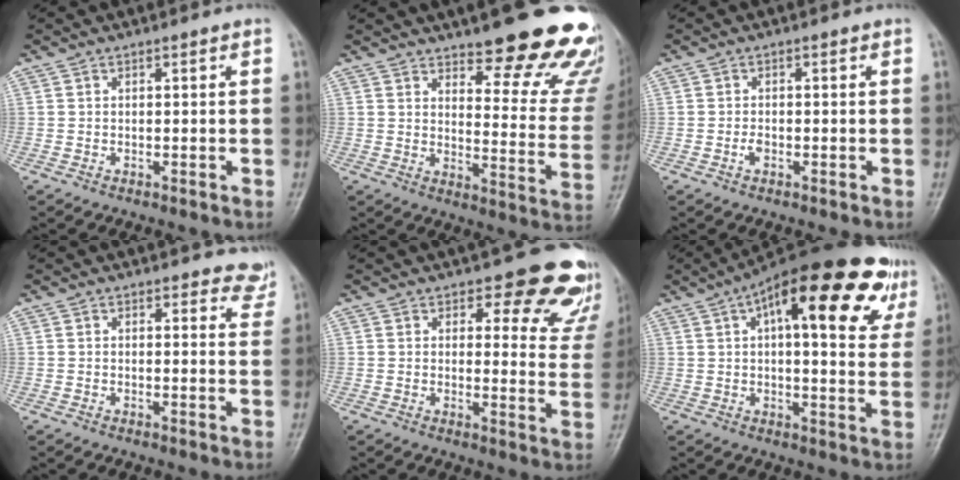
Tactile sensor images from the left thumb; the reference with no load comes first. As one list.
[{"total": 21.4, "force": [15.9, 6.0, 13.1], "torque": [-0.120, -0.102, 0.194]}, {"total": 1.4, "force": [-0.5, 0.9, 1.0], "torque": [-0.013, 0.002, -0.013]}, {"total": 4.9, "force": [4.4, 2.0, 0.5], "torque": [0.030, -0.028, 0.026]}, {"total": 14.7, "force": [11.8, 6.2, 6.1], "torque": [-0.002, -0.080, 0.109]}, {"total": 25.8, "force": [11.7, 9.3, 21.0], "torque": [-0.277, 0.012, 0.158]}]